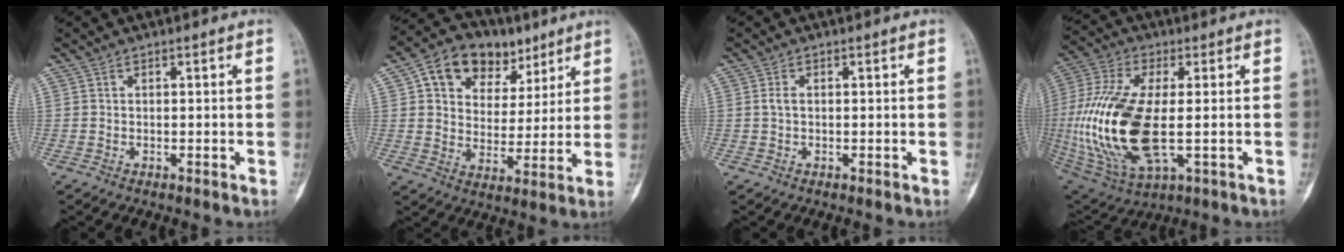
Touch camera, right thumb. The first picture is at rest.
{"total": 15.1, "force": [7.7, 10.7, 7.4], "torque": [-0.077, -0.006, 0.128]}
{"total": 1.3, "force": [0.1, 0.8, 1.0], "torque": [-0.021, 0.003, 0.000]}
{"total": 22.3, "force": [-1.8, 9.8, 20.0], "torque": [-0.449, -0.008, -0.018]}